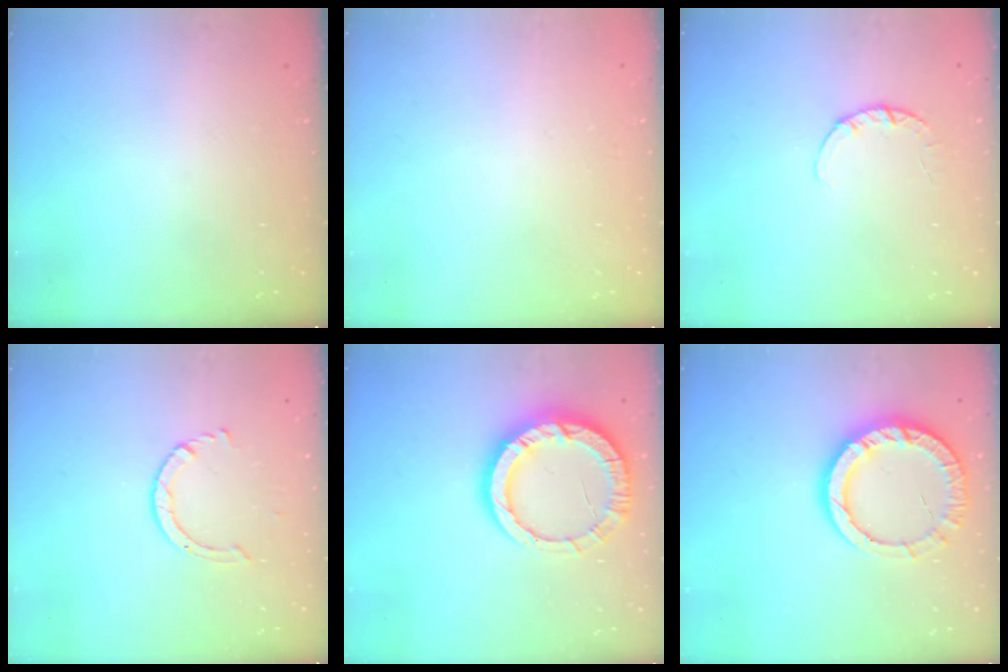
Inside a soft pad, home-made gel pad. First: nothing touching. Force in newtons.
{"total": 2.6, "press": 2.6, "slide": 0.2}
{"total": 2.7, "press": 2.7, "slide": 0.4}
{"total": 4.4, "press": 4.3, "slide": 0.4}
{"total": 13.6, "press": 13.5, "slide": 1.4}
{"total": 11.9, "press": 11.8, "slide": 1.9}